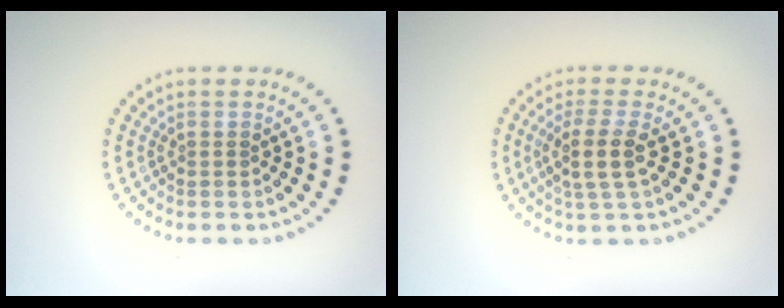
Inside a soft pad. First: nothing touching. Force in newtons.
{"total": 2.8, "press": 2.3, "slide": 1.6}